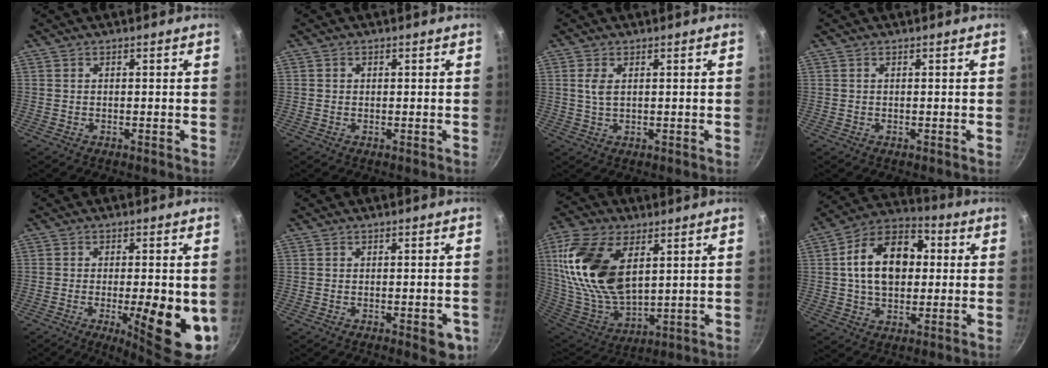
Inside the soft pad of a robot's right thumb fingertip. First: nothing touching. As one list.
[{"total": 0.7, "force": [0.1, 0.7, 0.2], "torque": [0.001, 0.001, 0.000]}, {"total": 2.8, "force": [0.7, 1.4, 2.3], "torque": [-0.046, -0.003, 0.015]}, {"total": 0.0}, {"total": 13.2, "force": [-2.9, 3.6, 12.3], "torque": [-0.163, 0.000, -0.034]}, {"total": 5.0, "force": [-1.9, 2.0, 4.1], "torque": [-0.039, 0.004, -0.021]}, {"total": 21.4, "force": [6.7, 12.1, 16.3], "torque": [-0.314, -0.031, 0.135]}, {"total": 16.6, "force": [2.0, 11.3, 12.0], "torque": [-0.163, 0.026, 0.016]}]